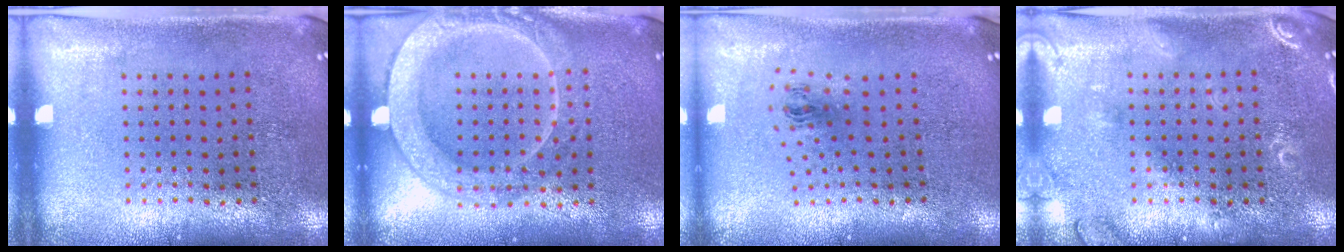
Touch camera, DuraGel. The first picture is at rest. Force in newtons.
{"total": 2.0, "press": 2.0, "slide": 0.3}
{"total": 1.1, "press": 0.4, "slide": 1.0}
{"total": 2.5, "press": 2.4, "slide": 0.5}